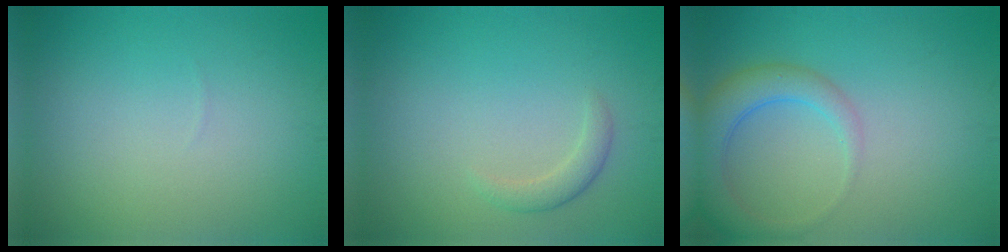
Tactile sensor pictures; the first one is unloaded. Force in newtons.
{"total": 1.5, "press": 1.5, "slide": 0.1}
{"total": 4.3, "press": 4.3, "slide": 0.5}